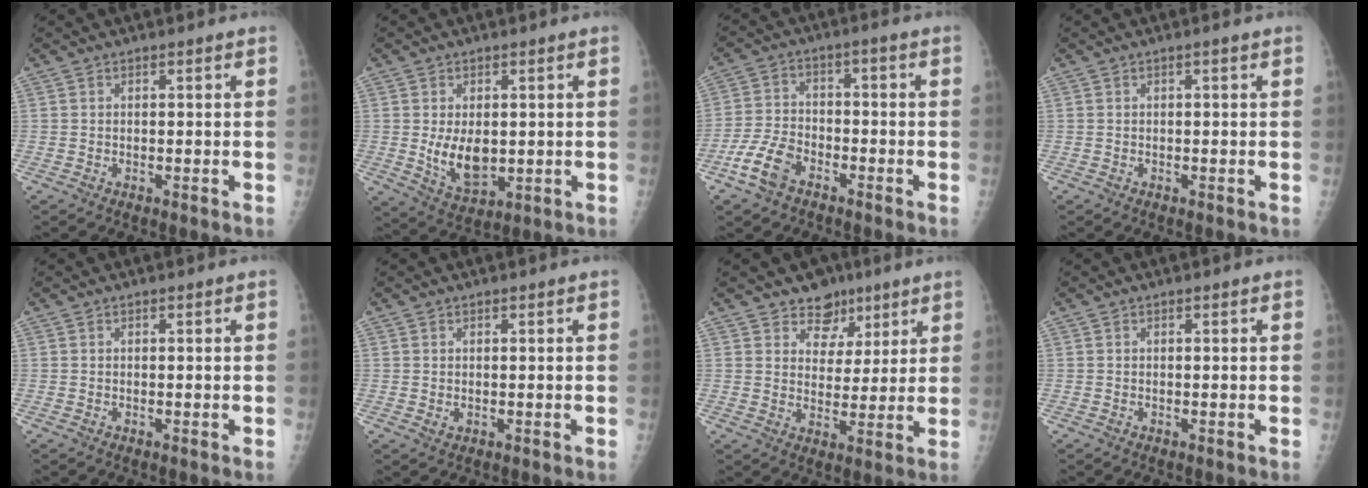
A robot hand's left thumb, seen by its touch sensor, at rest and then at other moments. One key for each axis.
{"total": 8.5, "fx": 0.0, "fy": 5.4, "fz": 6.5, "tx": -0.088, "ty": -0.017, "tz": 0.016}
{"total": 8.2, "fx": -4.8, "fy": 4.8, "fz": 4.7, "tx": -0.097, "ty": 0.021, "tz": -0.094}
{"total": 0.0}
{"total": 0.0}
{"total": 1.4, "fx": 0.3, "fy": 1.2, "fz": 0.7, "tx": -0.011, "ty": -0.003, "tz": 0.006}
{"total": 7.6, "fx": 5.2, "fy": 5.4, "fz": 1.0, "tx": 0.021, "ty": -0.029, "tz": 0.082}
{"total": 0.0}